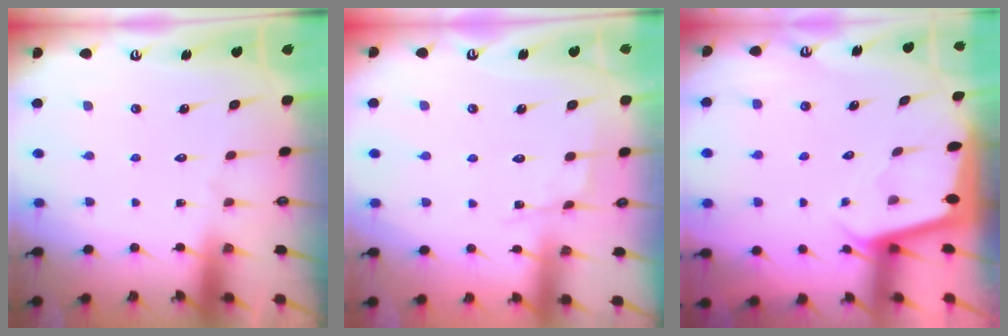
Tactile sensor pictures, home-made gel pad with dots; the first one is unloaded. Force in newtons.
{"total": 3.4, "press": 3.4, "slide": 0.5}
{"total": 2.0, "press": 2.0, "slide": 0.1}